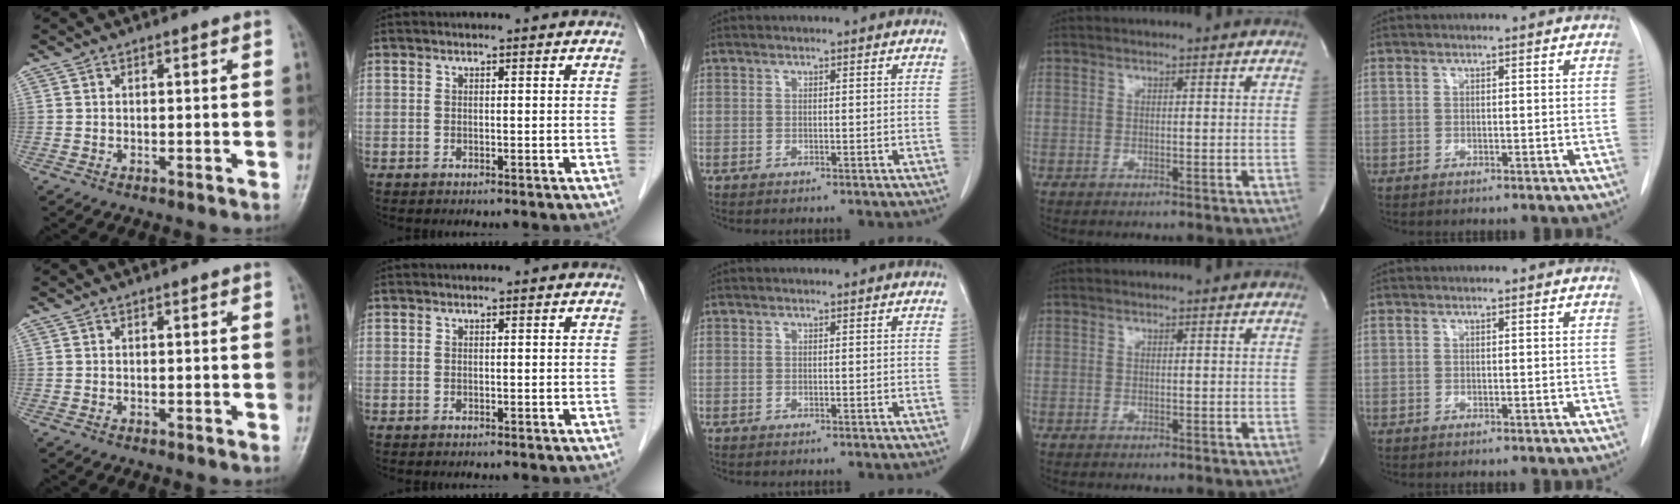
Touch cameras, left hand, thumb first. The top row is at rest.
{}